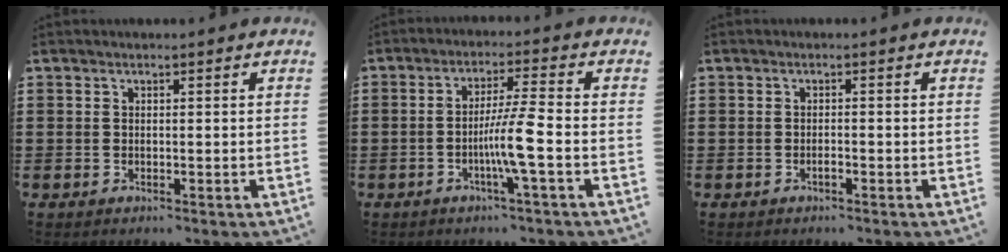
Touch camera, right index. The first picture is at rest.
{"total": 6.7, "force": [-2.1, -0.5, 6.3], "torque": [-0.115, -0.010, -0.043]}
{"total": 0.8, "force": [-0.5, 0.1, 0.6], "torque": [-0.012, -0.002, -0.008]}